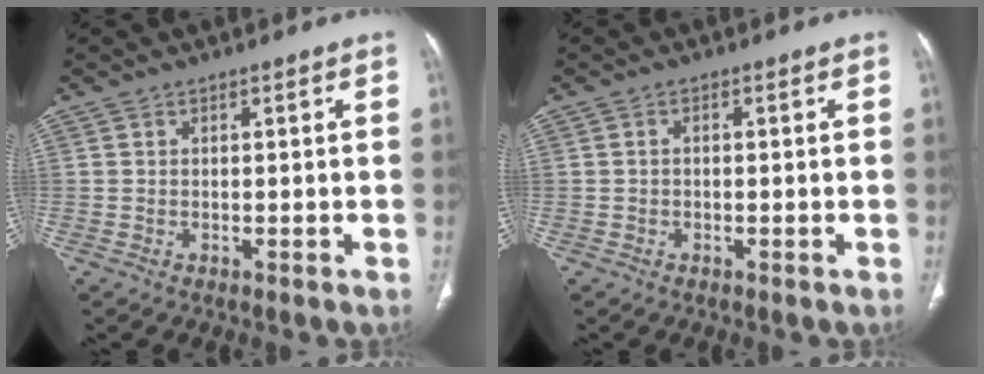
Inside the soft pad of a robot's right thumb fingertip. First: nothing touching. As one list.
[{"total": 0.6, "force": [-0.2, 0.4, 0.4], "torque": [-0.006, 0.002, -0.005]}]